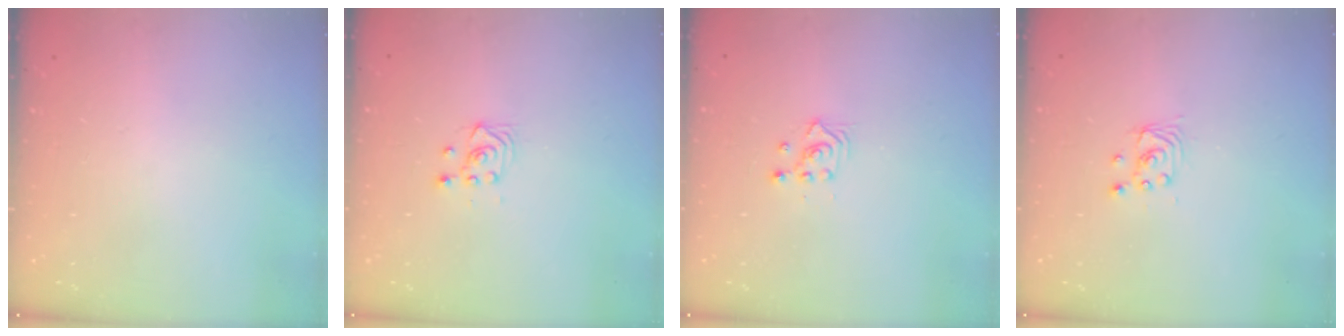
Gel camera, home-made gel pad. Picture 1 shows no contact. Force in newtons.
{"total": 3.6, "press": 3.4, "slide": 1.4}
{"total": 2.3, "press": 2.3, "slide": 0.3}
{"total": 2.8, "press": 2.8, "slide": 0.1}